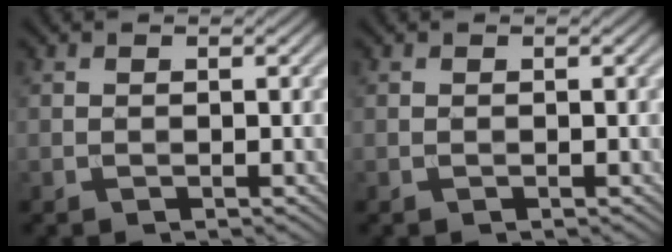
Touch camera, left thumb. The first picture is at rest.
{"total": 0.0}